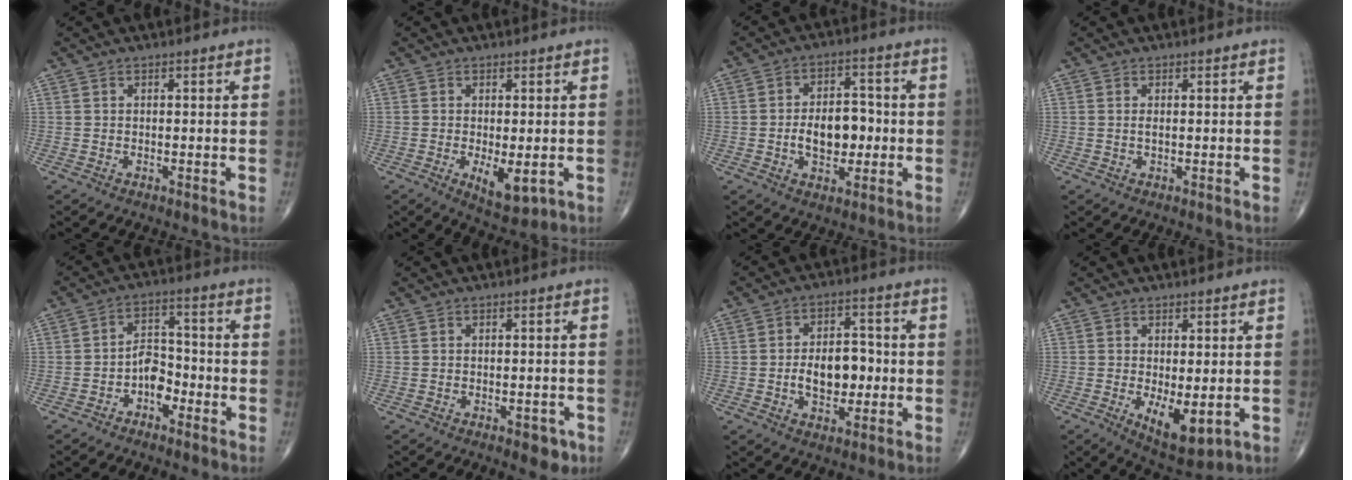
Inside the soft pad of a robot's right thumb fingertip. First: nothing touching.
{"total": 6.2, "force": [-1.4, 2.6, 5.4], "torque": [-0.077, -0.017, -0.012]}
{"total": 9.5, "force": [-1.2, 5.9, 7.4], "torque": [-0.095, 0.017, -0.020]}
{"total": 0.9, "force": [0.1, 0.4, 0.8], "torque": [-0.019, -0.002, 0.002]}
{"total": 5.9, "force": [-2.7, 3.8, 3.7], "torque": [-0.038, 0.032, -0.055]}
{"total": 3.2, "force": [-1.6, 1.6, 2.2], "torque": [-0.015, 0.004, -0.016]}
{"total": 9.4, "force": [-1.2, 5.8, 7.3], "torque": [-0.093, 0.017, -0.020]}
{"total": 7.8, "force": [-1.5, 3.4, 6.9], "torque": [-0.099, -0.022, -0.011]}